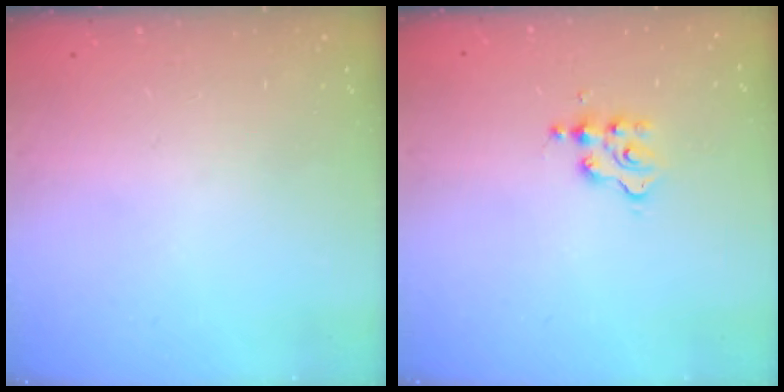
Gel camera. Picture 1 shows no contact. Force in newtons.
{"total": 2.9, "press": 2.8, "slide": 0.3}